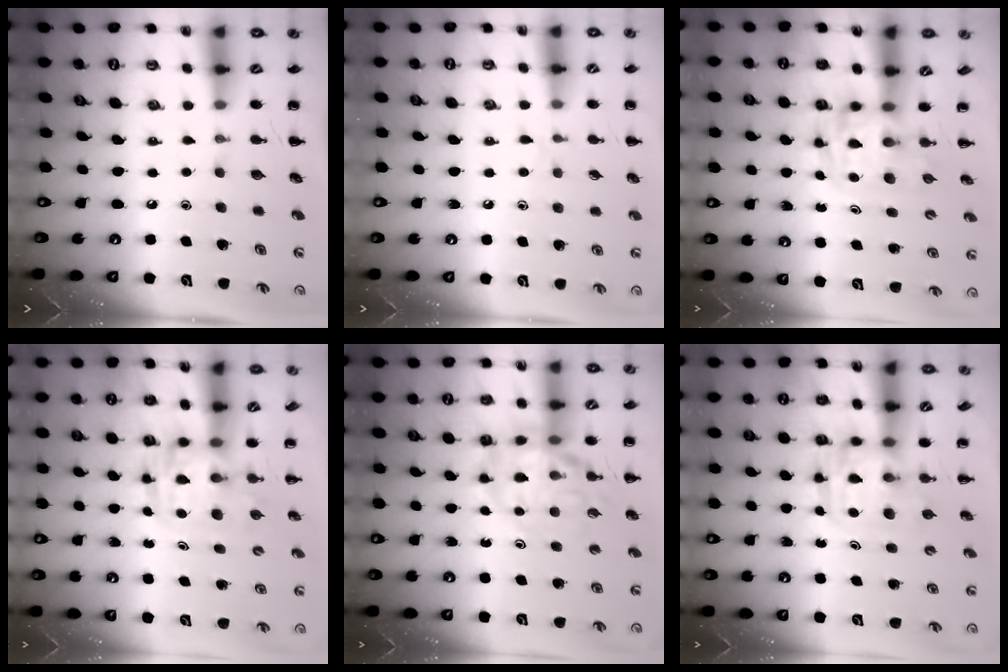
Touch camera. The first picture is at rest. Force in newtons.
{"total": 5.3, "press": 4.9, "slide": 2.0}
{"total": 3.4, "press": 3.4, "slide": 0.6}
{"total": 3.2, "press": 3.2, "slide": 0.7}
{"total": 12.4, "press": 11.9, "slide": 3.5}
{"total": 3.0, "press": 3.0, "slide": 0.3}